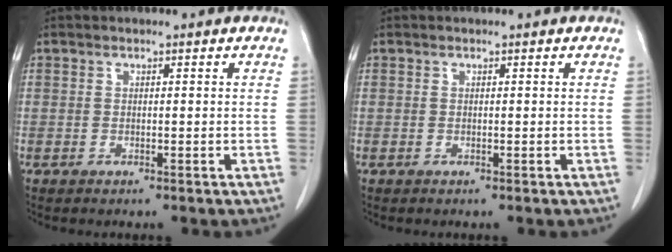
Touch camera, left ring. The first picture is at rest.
{"total": 0.0}